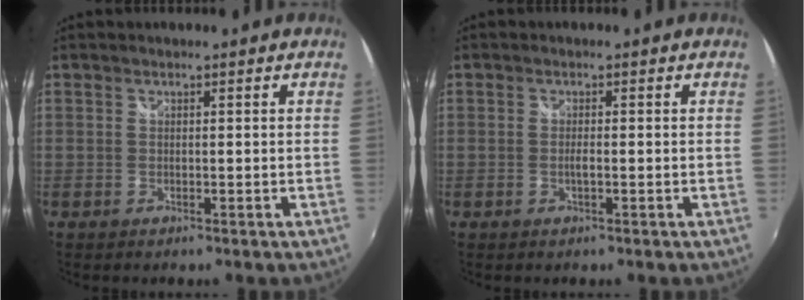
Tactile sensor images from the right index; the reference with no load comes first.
{"total": 1.2, "force": [-0.4, 0.1, 1.1], "torque": [-0.022, -0.002, -0.008]}